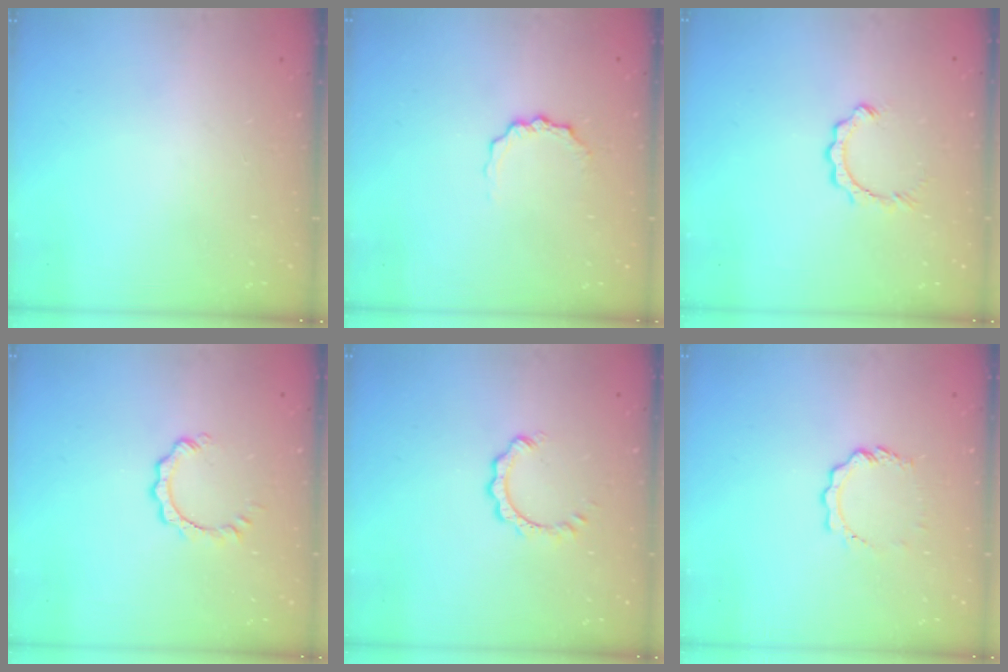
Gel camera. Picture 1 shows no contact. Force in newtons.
{"total": 4.7, "press": 4.7, "slide": 0.5}
{"total": 2.8, "press": 2.8, "slide": 0.2}
{"total": 2.9, "press": 2.8, "slide": 0.3}
{"total": 3.3, "press": 3.3, "slide": 0.5}
{"total": 6.5, "press": 6.5, "slide": 0.6}